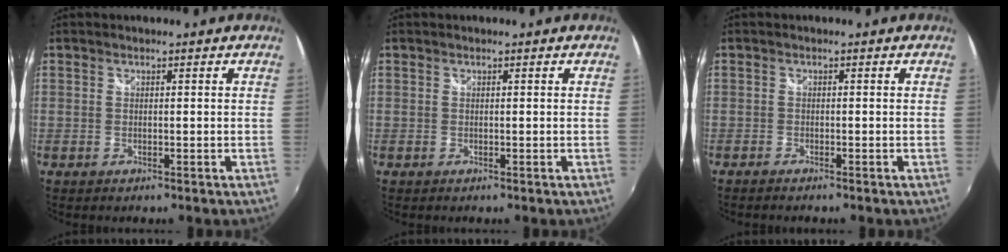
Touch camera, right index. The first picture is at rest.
{"total": 0.0}
{"total": 1.3, "force": [-1.2, 0.2, 0.5], "torque": [-0.018, -0.007, -0.024]}